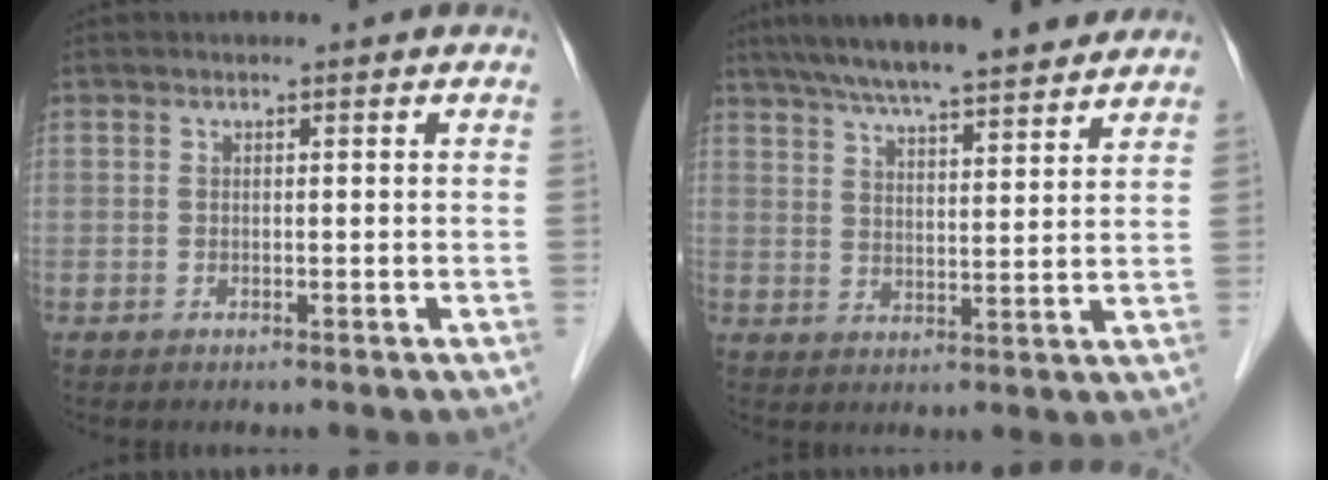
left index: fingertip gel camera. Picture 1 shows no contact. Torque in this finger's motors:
{"motor_torque": [0.70, -0.66, 0.71, 0.14]}